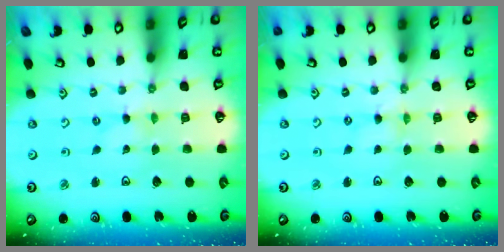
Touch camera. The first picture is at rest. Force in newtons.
{"total": 0.6, "press": 0.6, "slide": 0.1}